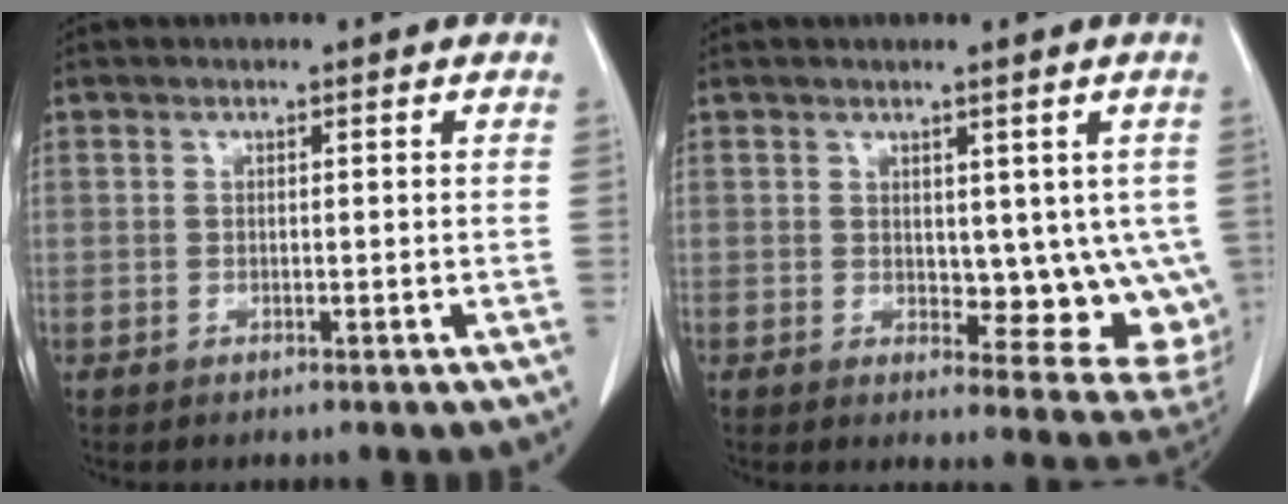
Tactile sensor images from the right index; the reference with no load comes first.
{"total": 9.6, "force": [0.8, 5.1, 8.1], "torque": [-0.072, -0.010, 0.019]}